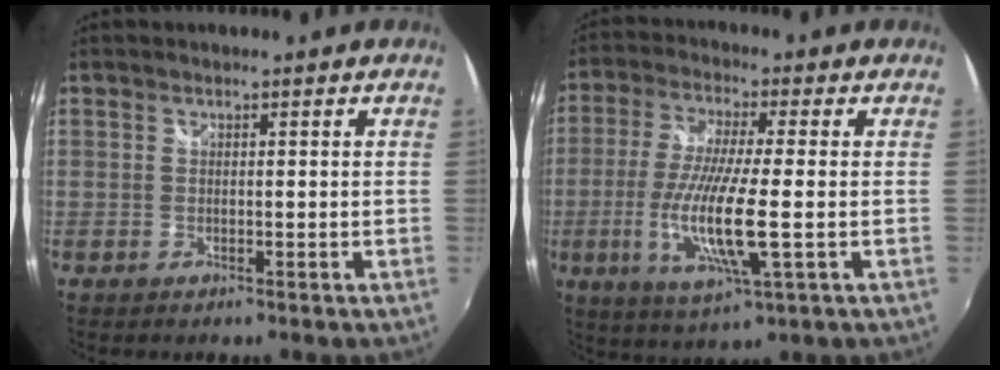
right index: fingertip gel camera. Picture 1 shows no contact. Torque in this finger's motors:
{"motor_torque": [1.93, -0.21, 1.05, 0.21]}